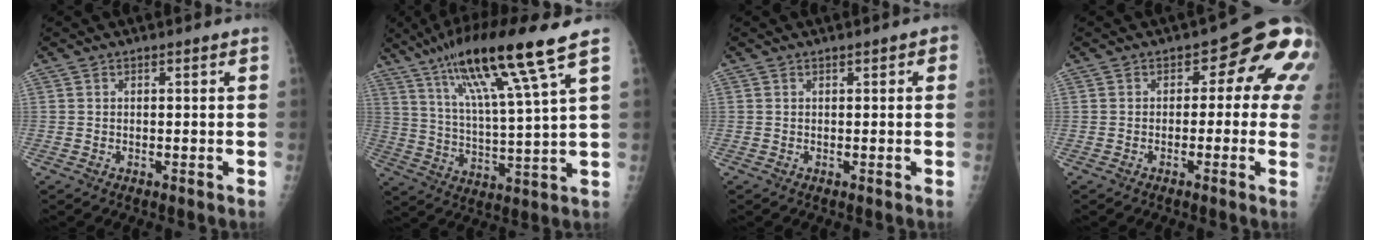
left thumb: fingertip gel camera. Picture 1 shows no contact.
{"total": 17.7, "force": [10.3, 1.0, 14.4], "torque": [-0.254, -0.033, 0.183]}
{"total": 1.5, "force": [0.6, 0.7, 1.1], "torque": [-0.006, 0.002, 0.006]}
{"total": 9.4, "force": [1.0, 5.5, 7.6], "torque": [-0.040, 0.017, -0.004]}